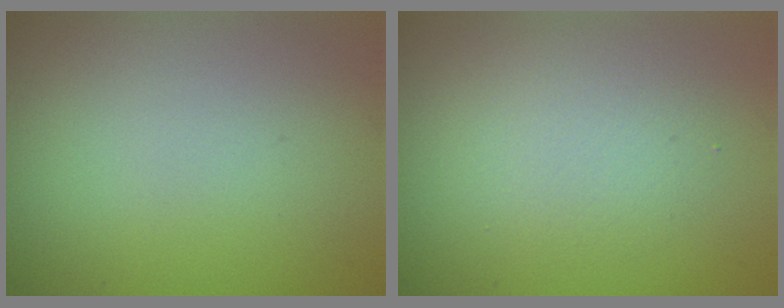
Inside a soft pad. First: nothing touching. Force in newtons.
{"total": 2.8, "press": 2.8, "slide": 0.2}